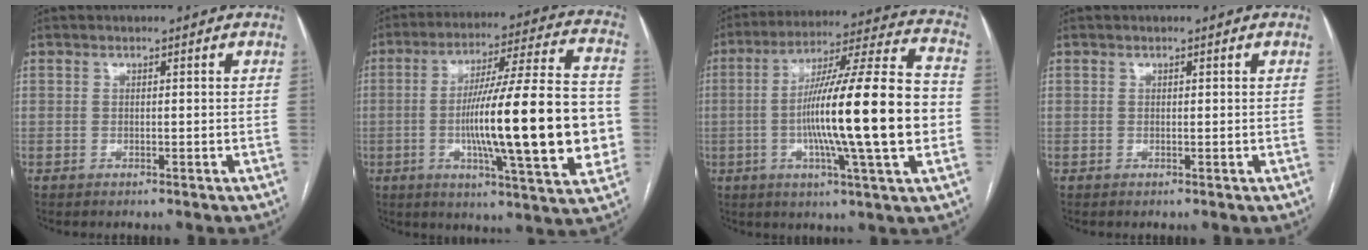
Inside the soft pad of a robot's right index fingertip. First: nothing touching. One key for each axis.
{"total": 23.4, "fx": -2.9, "fy": 2.0, "fz": 23.2, "tx": -0.332, "ty": 0.011, "tz": -0.045}
{"total": 21.9, "fx": -2.6, "fy": 0.3, "fz": 21.8, "tx": -0.346, "ty": 0.006, "tz": -0.051}
{"total": 0.0}